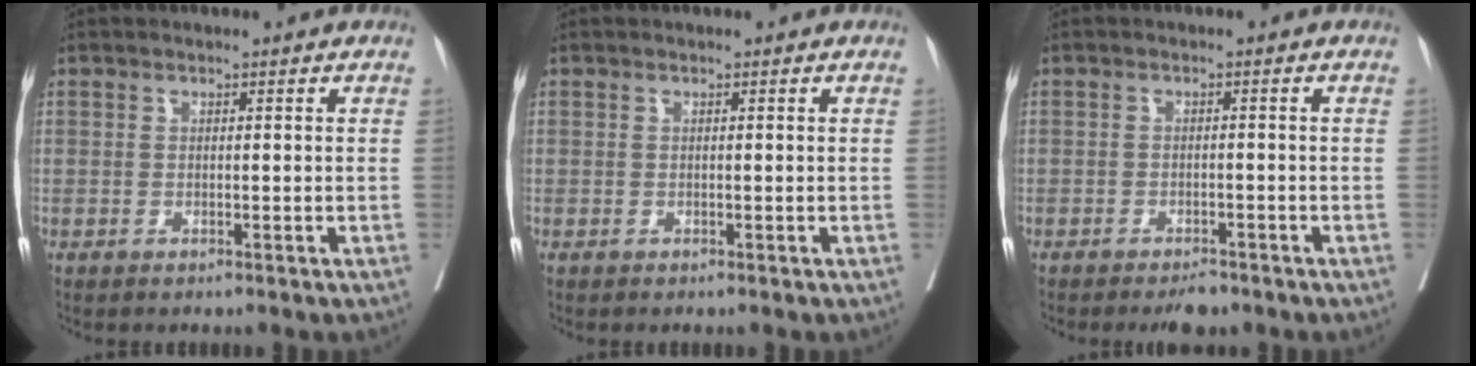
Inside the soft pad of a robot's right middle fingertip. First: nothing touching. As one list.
[{"total": 0.0}, {"total": 2.6, "force": [-2.2, 0.7, 1.3], "torque": [-0.022, -0.003, -0.030]}]